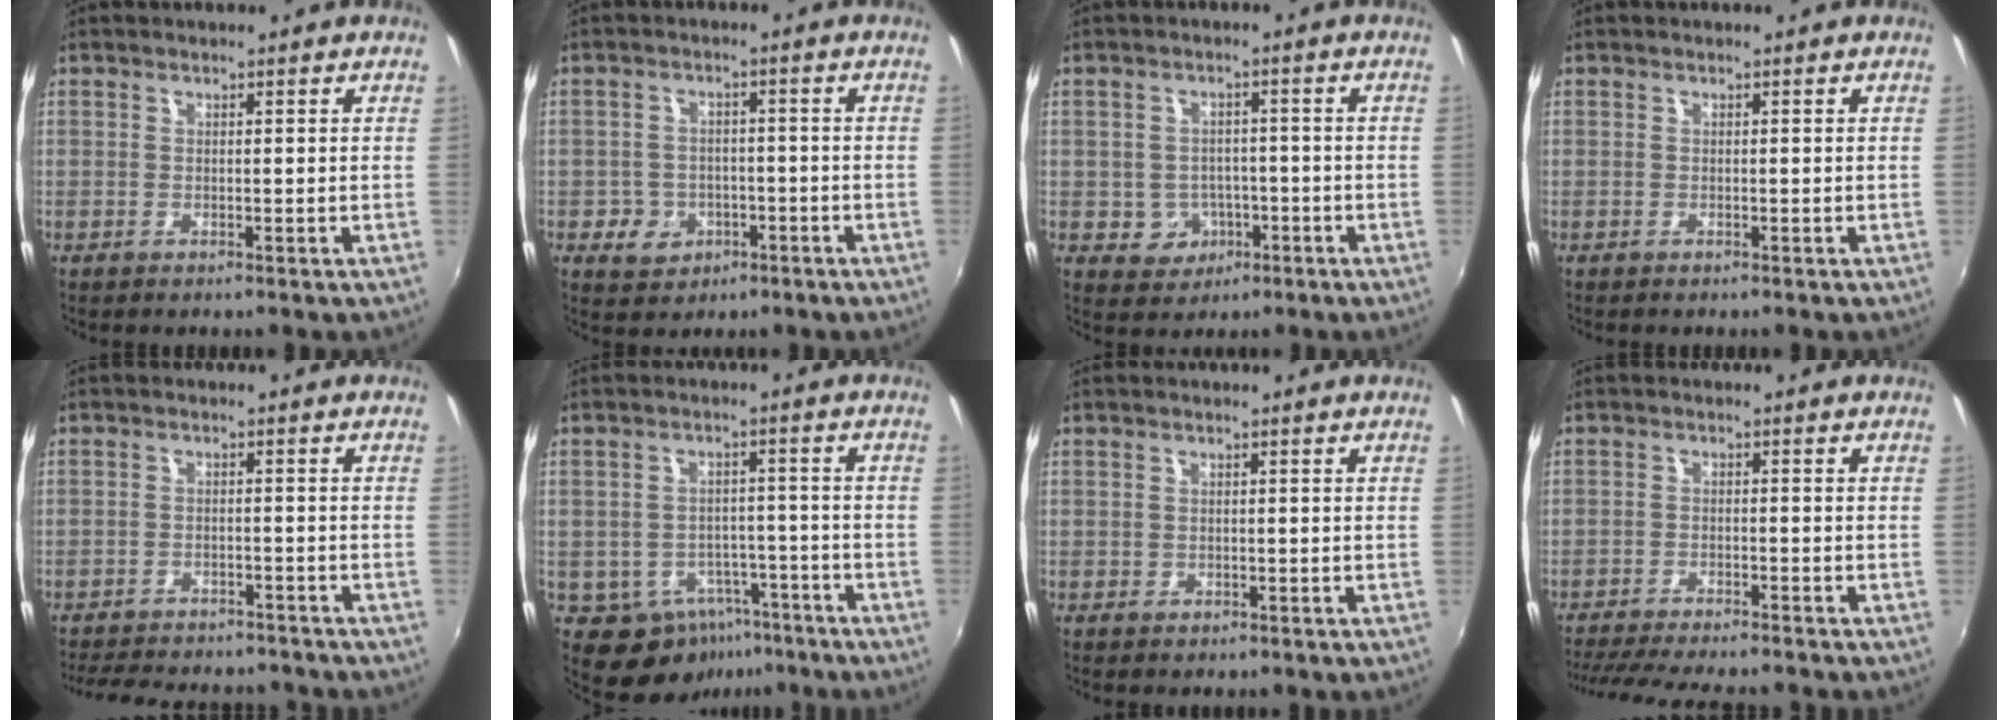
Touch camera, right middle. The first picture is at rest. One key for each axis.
{"total": 6.3, "fx": -2.5, "fy": 5.5, "fz": 1.7, "tx": -0.061, "ty": 0.011, "tz": -0.028}
{"total": 5.7, "fx": -1.8, "fy": 5.2, "fz": 1.4, "tx": -0.041, "ty": 0.009, "tz": -0.011}
{"total": 0.0}
{"total": 13.9, "fx": -12.0, "fy": 4.5, "fz": 5.3, "tx": -0.118, "ty": -0.010, "tz": -0.166}
{"total": 9.1, "fx": -5.1, "fy": 6.9, "fz": 3.2, "tx": -0.068, "ty": 0.016, "tz": -0.050}
{"total": 0.8, "fx": -0.4, "fy": 0.7, "fz": 0.2, "tx": -0.003, "ty": -0.003, "tz": -0.004}
{"total": 12.8, "fx": -11.4, "fy": 1.5, "fz": 5.7, "tx": -0.125, "ty": -0.025, "tz": -0.177}